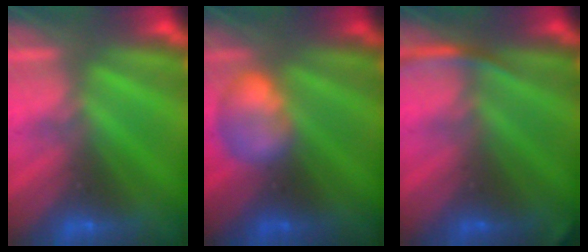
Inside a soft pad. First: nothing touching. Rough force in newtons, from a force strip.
{"total": 2.6}
{"total": 2.8}